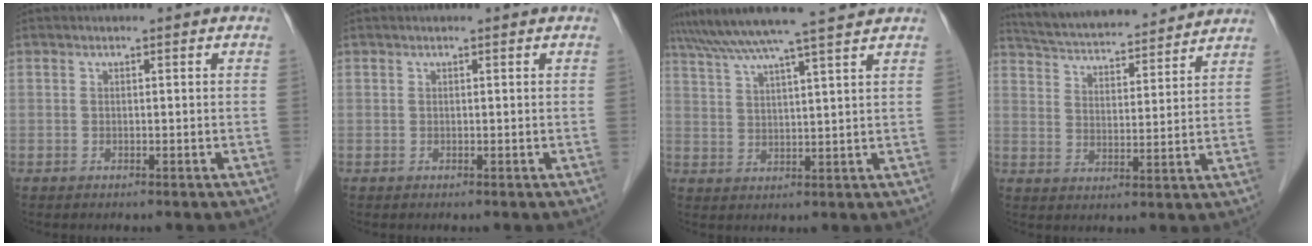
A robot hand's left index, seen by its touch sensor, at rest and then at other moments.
{"total": 1.0, "force": [0.9, 0.0, 0.5], "torque": [-0.008, 0.013, 0.015]}
{"total": 13.6, "force": [11.9, -1.2, 6.5], "torque": [-0.115, 0.015, 0.173]}
{"total": 19.0, "force": [17.6, 3.0, 6.6], "torque": [-0.113, 0.030, 0.261]}